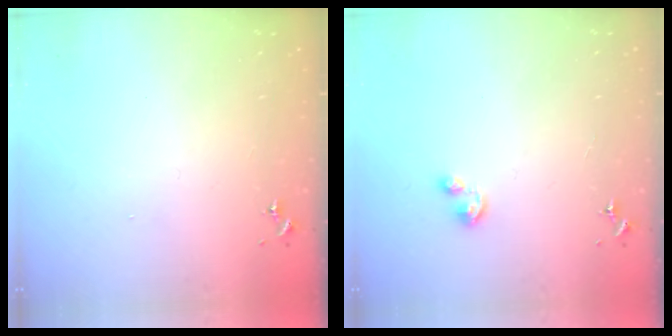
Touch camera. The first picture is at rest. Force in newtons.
{"total": 1.9, "press": 1.9, "slide": 0.3}